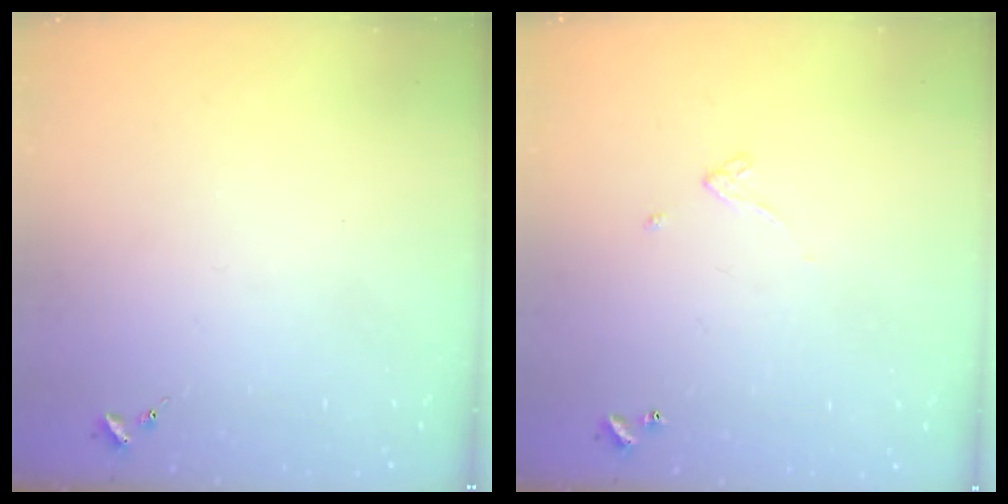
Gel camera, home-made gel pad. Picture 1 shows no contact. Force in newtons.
{"total": 2.6, "press": 2.6, "slide": 0.2}